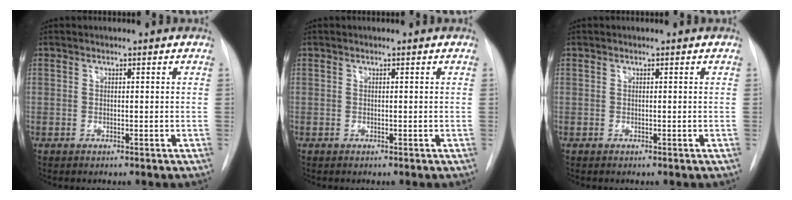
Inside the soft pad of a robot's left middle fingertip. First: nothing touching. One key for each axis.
{"total": 0.0}
{"total": 0.0}